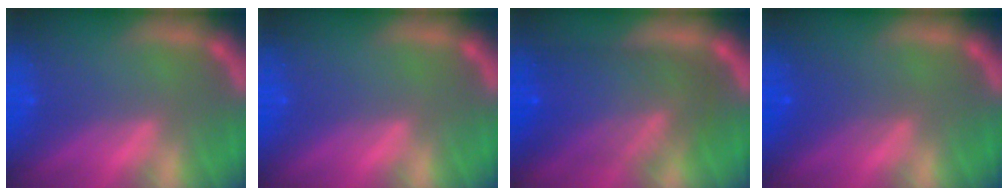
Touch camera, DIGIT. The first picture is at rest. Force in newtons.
{"total": 0.0}
{"total": 9.5}
{"total": 2.4}